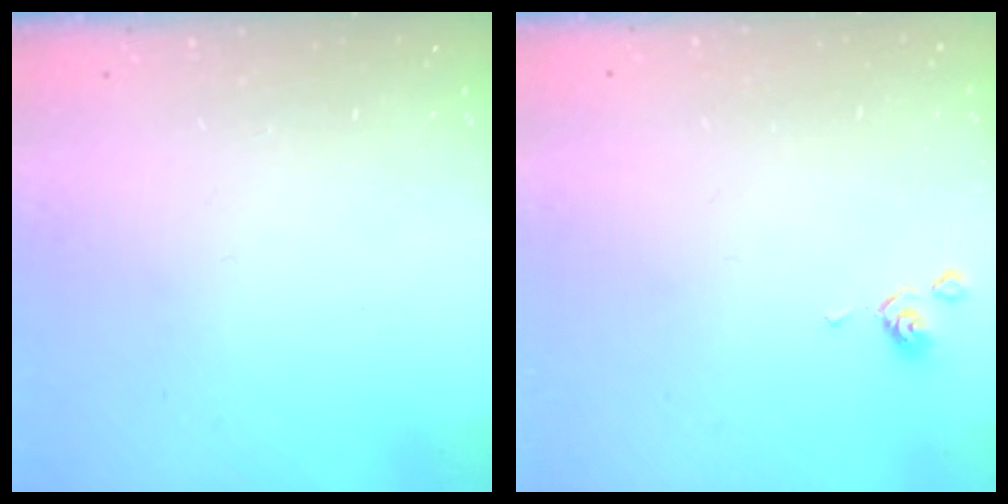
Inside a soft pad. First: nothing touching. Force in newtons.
{"total": 2.0, "press": 2.0, "slide": 0.2}